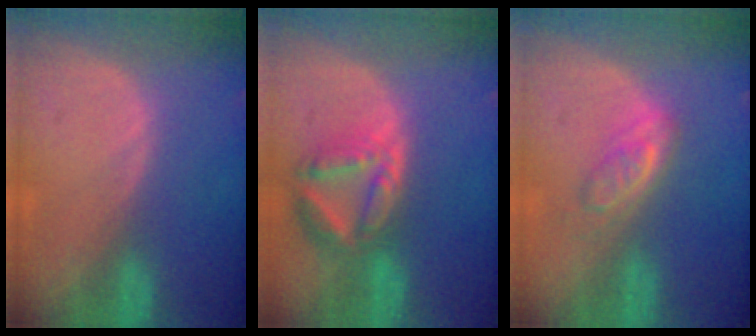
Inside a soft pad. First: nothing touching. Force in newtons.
{"total": 7.9, "press": 7.0, "slide": 3.8}
{"total": 4.3, "press": 4.2, "slide": 0.8}